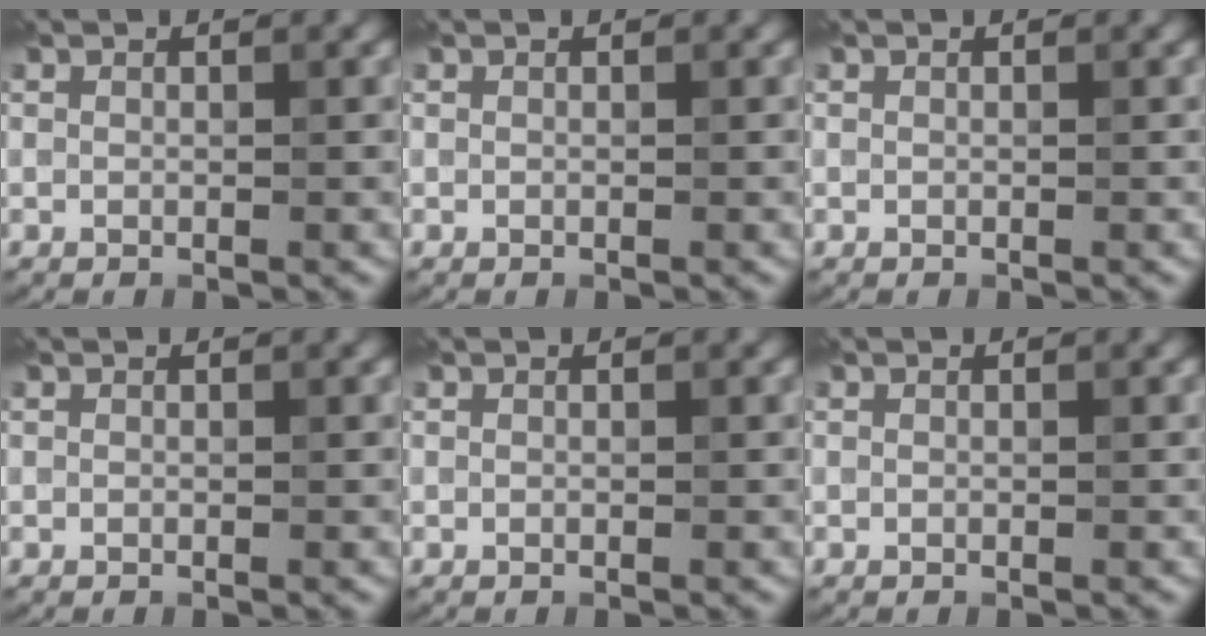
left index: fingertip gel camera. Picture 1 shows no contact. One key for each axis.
{"total": 0.0}
{"total": 0.0}
{"total": 0.0}
{"total": 0.0}
{"total": 0.0}